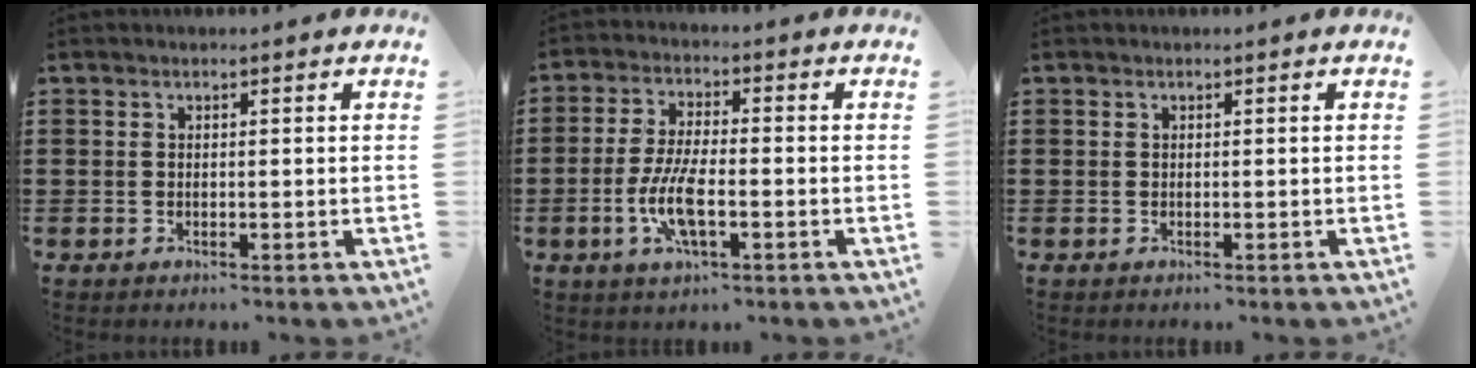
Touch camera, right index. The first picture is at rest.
{"total": 7.4, "force": [-2.3, 2.2, 6.6], "torque": [-0.150, -0.012, -0.048]}
{"total": 0.0}